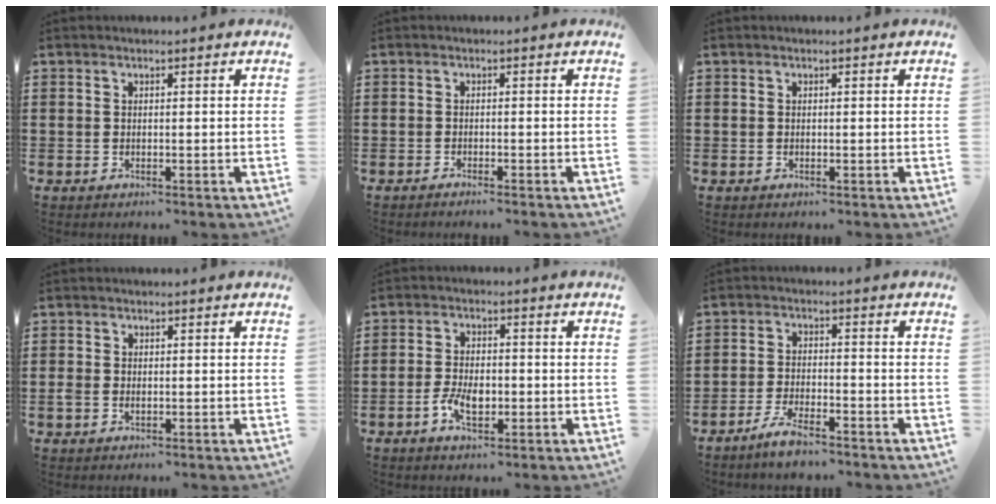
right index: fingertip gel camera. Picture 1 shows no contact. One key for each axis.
{"total": 1.1, "fx": -1.1, "fy": -0.3, "fz": 0.1, "tx": -0.003, "ty": -0.002, "tz": -0.021}
{"total": 0.0}
{"total": 1.4, "fx": -0.4, "fy": 1.0, "fz": 1.0, "tx": -0.026, "ty": 0.000, "tz": -0.010}
{"total": 4.7, "fx": -1.5, "fy": 2.5, "fz": 3.7, "tx": -0.078, "ty": 0.003, "tz": -0.027}
{"total": 4.4, "fx": -4.0, "fy": 0.3, "fz": 1.9, "tx": -0.052, "ty": -0.005, "tz": -0.083}